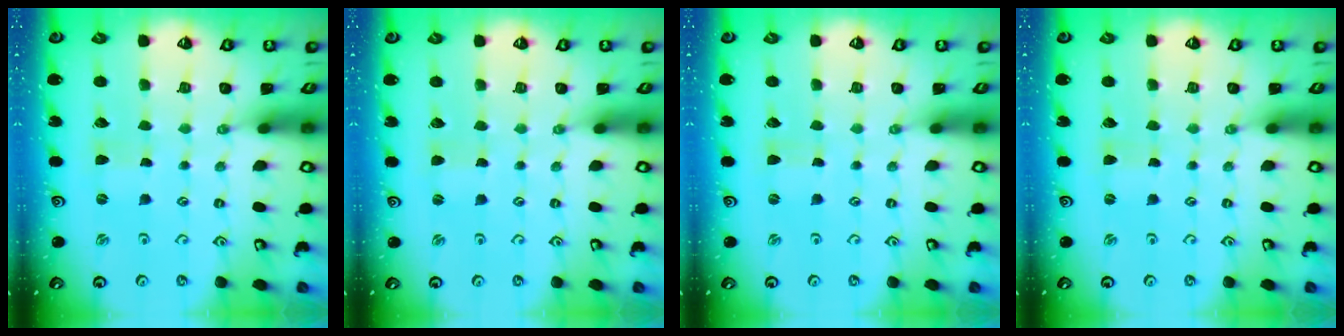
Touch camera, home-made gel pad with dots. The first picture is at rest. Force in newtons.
{"total": 0.6, "press": 0.6, "slide": 0.0}
{"total": 0.0}
{"total": 0.0}